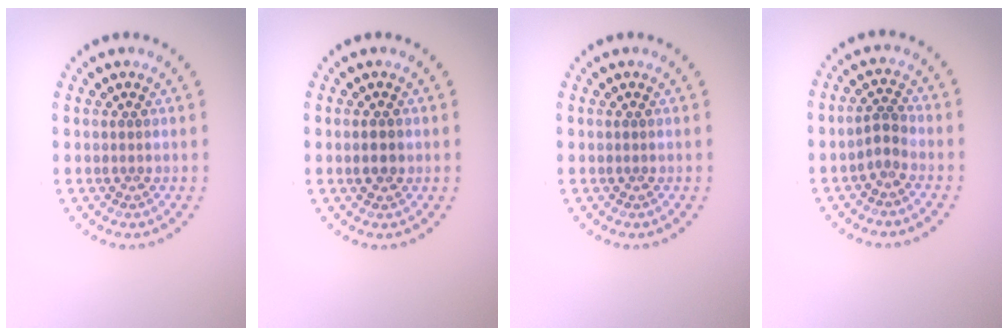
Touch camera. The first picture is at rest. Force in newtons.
{"total": 1.9, "press": 1.9, "slide": 0.1}
{"total": 0.0}
{"total": 1.4, "press": 1.2, "slide": 0.7}